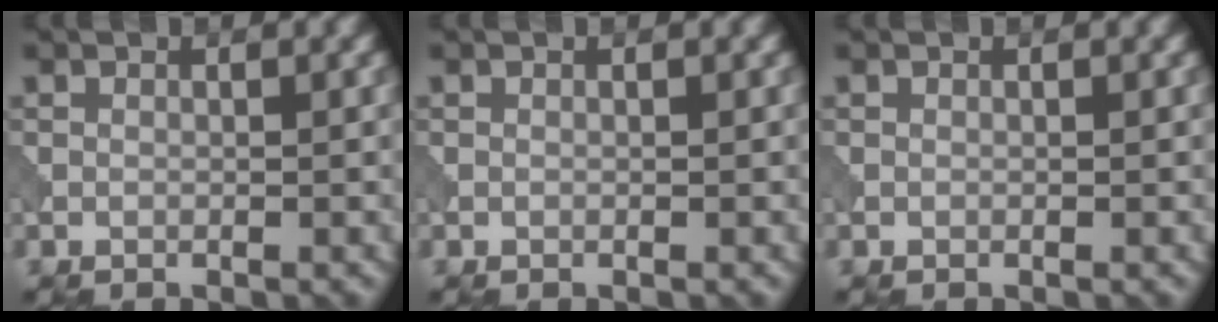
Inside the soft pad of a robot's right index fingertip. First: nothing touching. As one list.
[{"total": 0.0}, {"total": 0.0}]